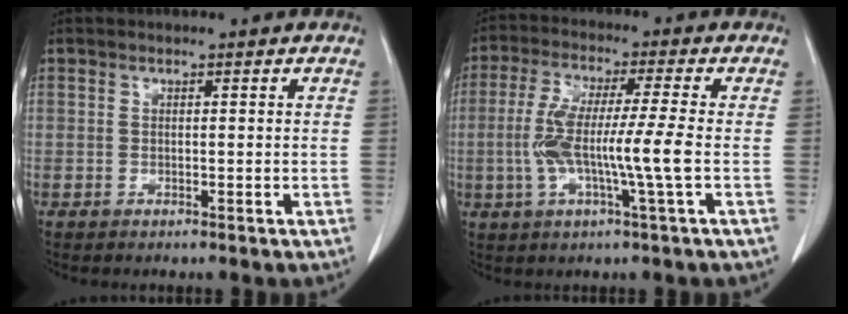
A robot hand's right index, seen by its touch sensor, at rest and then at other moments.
{"total": 9.9, "force": [-1.5, -0.2, 9.8], "torque": [-0.196, 0.004, -0.030]}